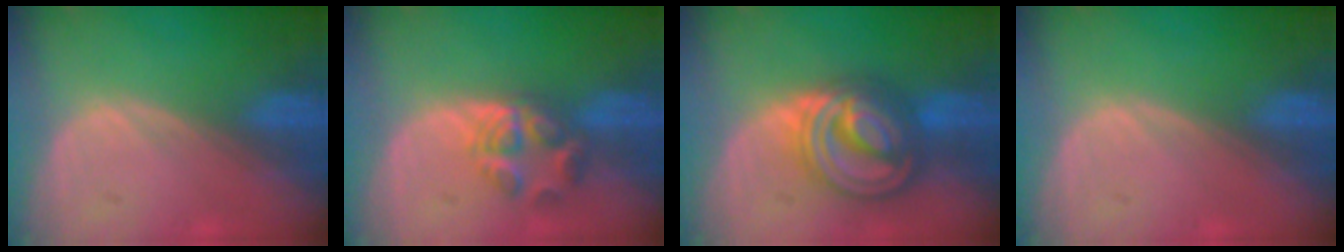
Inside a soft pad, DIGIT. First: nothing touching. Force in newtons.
{"total": 5.8, "press": 4.9, "slide": 3.0}
{"total": 9.2, "press": 9.2, "slide": 0.7}
{"total": 0.0}